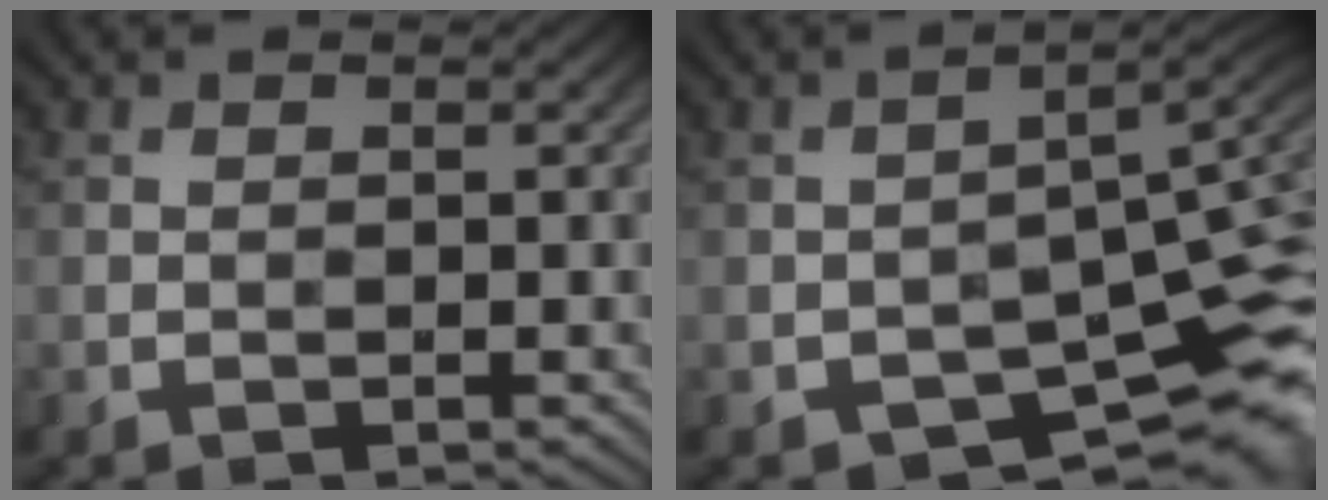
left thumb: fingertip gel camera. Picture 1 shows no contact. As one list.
[{"total": 9.6, "force": [-5.2, 4.0, 6.9], "torque": [-0.093, -0.015, -0.082]}]